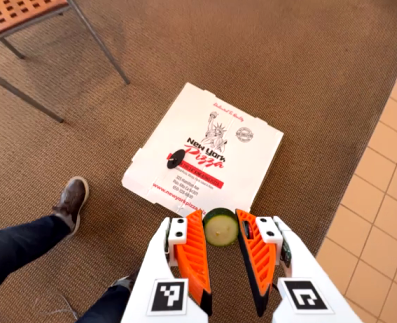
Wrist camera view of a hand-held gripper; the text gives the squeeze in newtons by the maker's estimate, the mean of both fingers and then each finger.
{"total": 7.0, "left": 6.9, "right": 7.1}